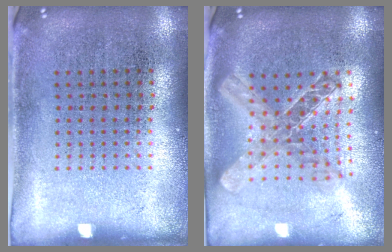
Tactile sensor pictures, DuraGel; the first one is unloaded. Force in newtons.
{"total": 1.8, "press": 1.5, "slide": 1.0}